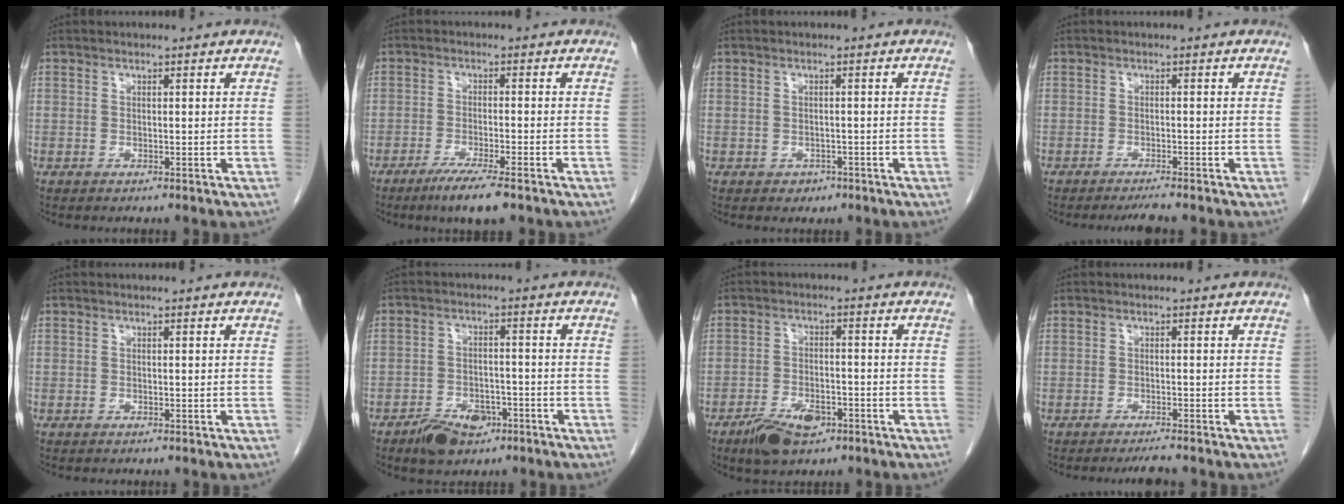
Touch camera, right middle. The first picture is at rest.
{"total": 6.2, "force": [-4.2, 0.3, 4.5], "torque": [-0.077, -0.015, -0.070]}
{"total": 1.8, "force": [-0.9, 1.4, 0.6], "torque": [-0.006, 0.004, -0.006]}
{"total": 2.3, "force": [-2.1, -0.4, 1.0], "torque": [-0.018, -0.006, -0.034]}
{"total": 0.0}
{"total": 6.2, "force": [-4.0, 3.5, 3.1], "torque": [-0.052, 0.004, -0.059]}
{"total": 6.4, "force": [-3.9, 3.0, 4.0], "torque": [-0.077, -0.002, -0.063]}
{"total": 2.2, "force": [-2.0, -0.2, 0.9], "torque": [-0.017, -0.005, -0.032]}